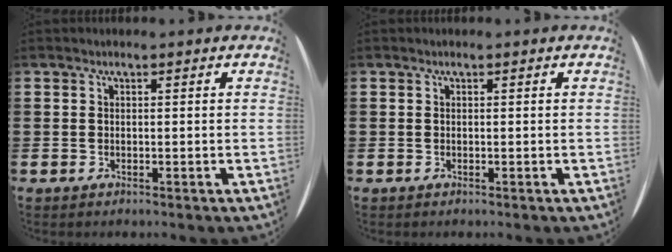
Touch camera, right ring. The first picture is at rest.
{"total": 0.0}